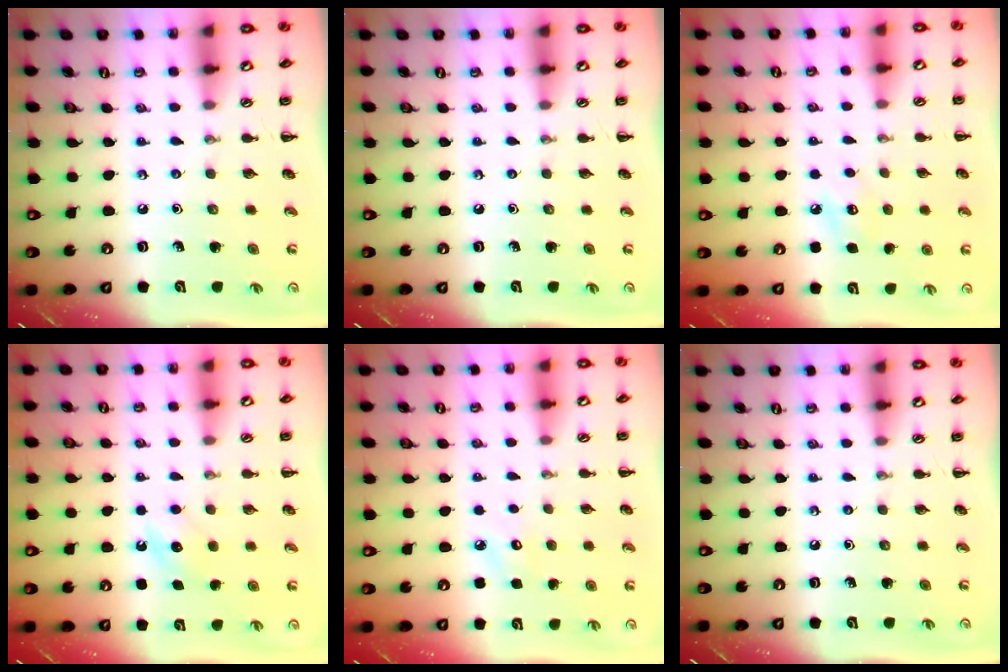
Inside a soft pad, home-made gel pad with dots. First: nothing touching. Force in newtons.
{"total": 0.0}
{"total": 7.6, "press": 7.3, "slide": 2.2}
{"total": 4.9, "press": 4.7, "slide": 1.4}
{"total": 6.0, "press": 5.9, "slide": 1.2}
{"total": 0.0}